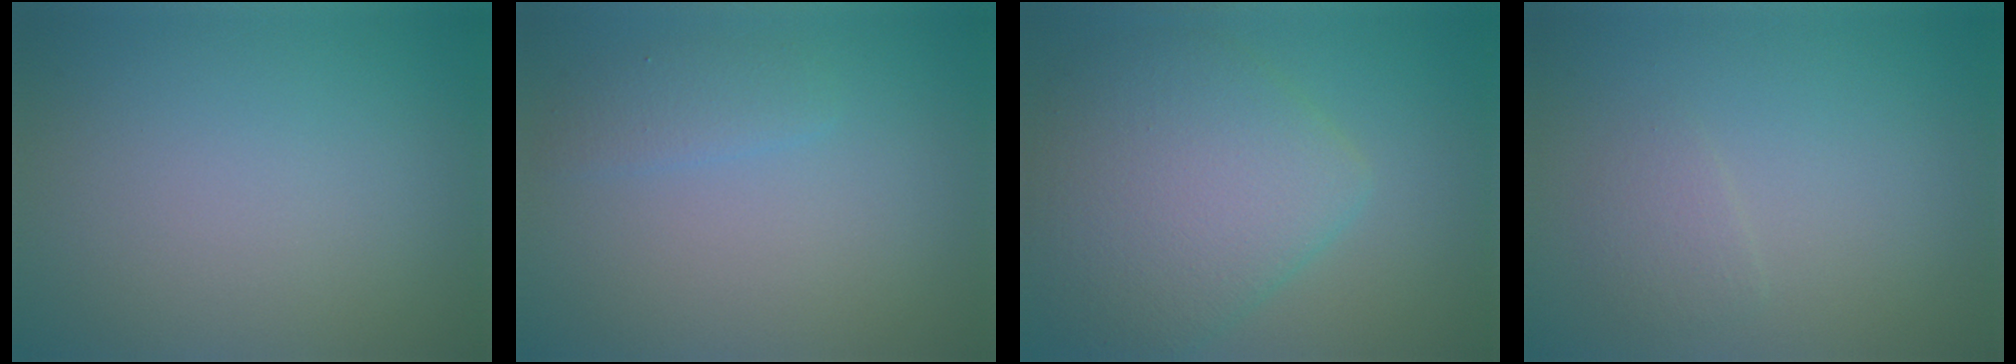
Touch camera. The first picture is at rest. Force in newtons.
{"total": 1.6, "press": 1.6, "slide": 0.1}
{"total": 7.7, "press": 7.7, "slide": 0.2}
{"total": 1.3, "press": 1.2, "slide": 0.0}